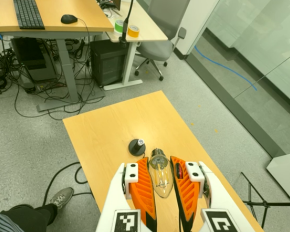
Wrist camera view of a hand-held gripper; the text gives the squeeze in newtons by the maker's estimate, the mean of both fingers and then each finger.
{"total": 22.9, "left": 25.9, "right": 19.8}